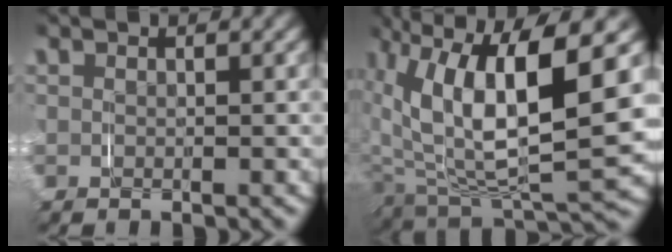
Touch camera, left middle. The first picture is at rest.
{"total": 15.2, "force": [1.8, 7.8, 12.9], "torque": [-0.229, -0.015, 0.042]}